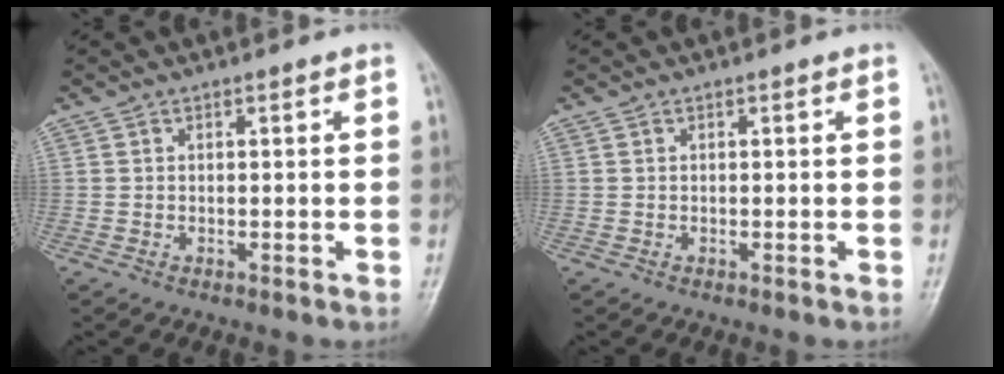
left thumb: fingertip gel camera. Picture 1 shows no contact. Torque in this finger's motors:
{"motor_torque": [0.00, 0.00, 0.00, 0.00, 0.00]}